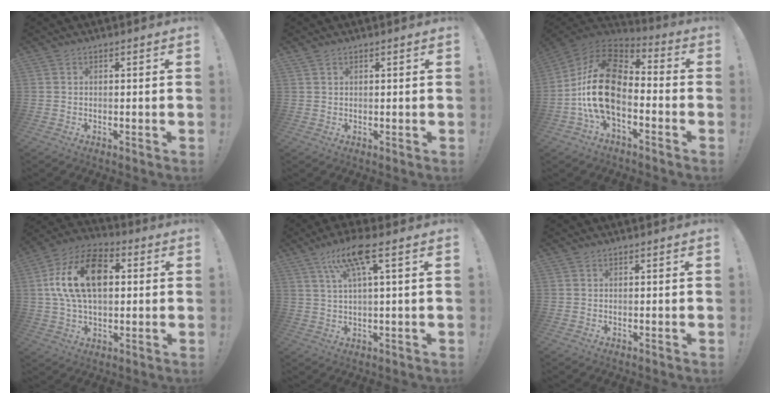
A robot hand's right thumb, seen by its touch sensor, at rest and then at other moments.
{"total": 1.5, "force": [1.1, 1.0, 0.1], "torque": [-0.001, -0.006, 0.021]}
{"total": 20.4, "force": [-3.4, 12.2, 16.0], "torque": [-0.315, 0.031, -0.048]}
{"total": 18.3, "force": [3.7, 11.5, 13.8], "torque": [-0.248, 0.004, 0.063]}
{"total": 10.3, "force": [4.5, 1.6, 9.1], "torque": [-0.164, -0.007, 0.074]}
{"total": 0.0}